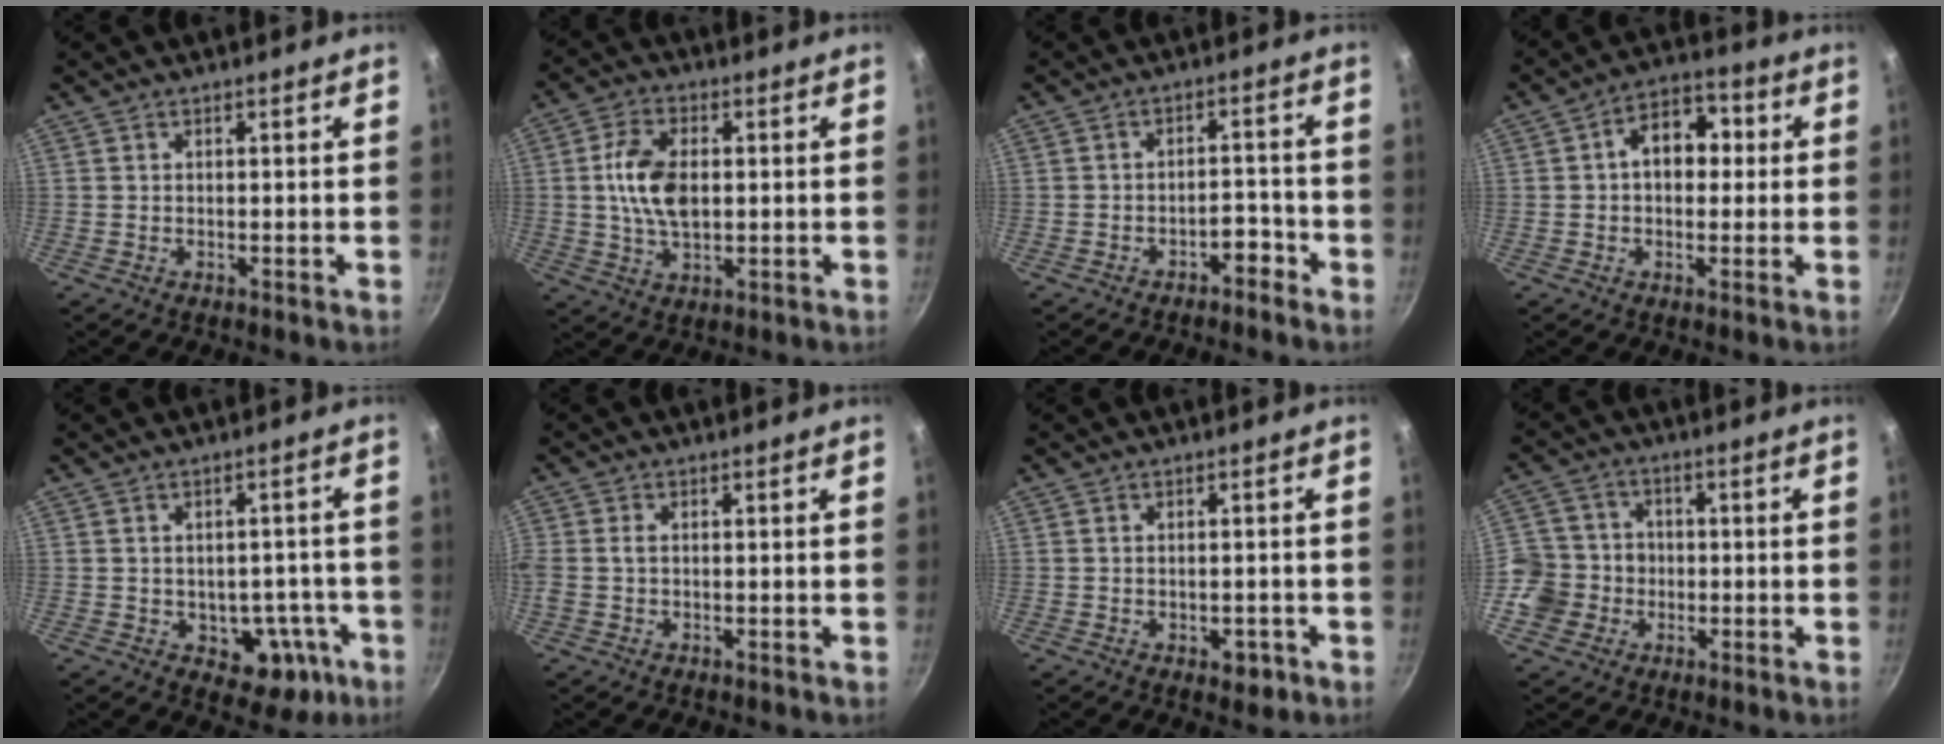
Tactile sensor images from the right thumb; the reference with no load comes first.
{"total": 10.1, "force": [0.8, 5.8, 8.2], "torque": [-0.156, 0.001, 0.017]}
{"total": 4.0, "force": [-2.7, 2.2, 1.8], "torque": [-0.010, 0.035, -0.041]}
{"total": 9.1, "force": [1.1, 6.2, 6.6], "torque": [-0.070, 0.025, 0.007]}
{"total": 9.1, "force": [-3.4, 6.2, 5.7], "torque": [-0.038, 0.032, -0.030]}
{"total": 2.2, "force": [0.0, 1.4, 1.6], "torque": [-0.046, 0.003, -0.001]}
{"total": 2.8, "force": [-1.1, 1.7, 1.9], "torque": [-0.015, 0.011, -0.008]}
{"total": 8.9, "force": [-2.3, 8.4, 1.9], "torque": [-0.004, 0.021, -0.046]}